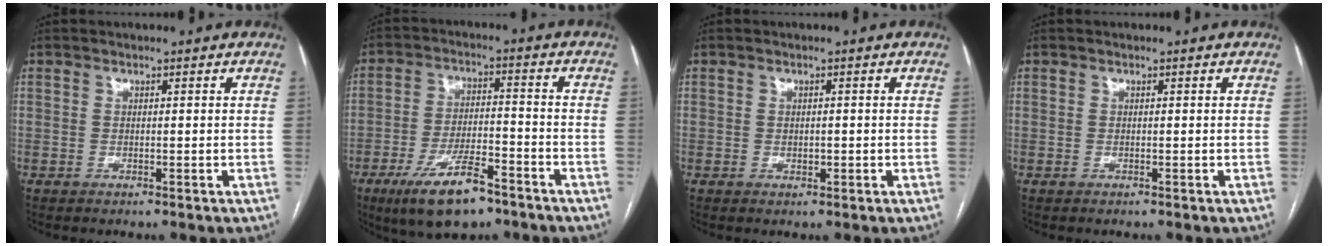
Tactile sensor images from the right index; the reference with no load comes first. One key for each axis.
{"total": 11.6, "fx": -7.4, "fy": 3.4, "fz": 8.2, "tx": -0.153, "ty": -0.009, "tz": -0.125}
{"total": 1.1, "fx": -0.1, "fy": 0.8, "fz": 0.8, "tx": -0.012, "ty": 0.000, "tz": 0.002}
{"total": 0.0}